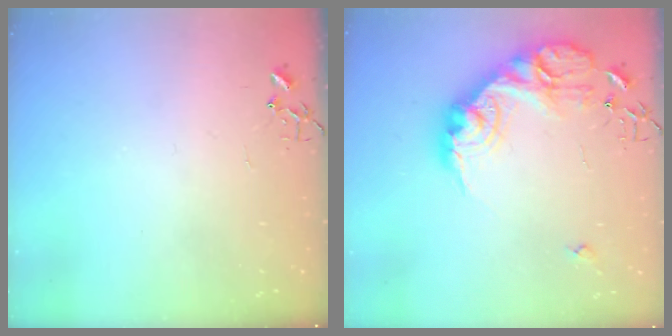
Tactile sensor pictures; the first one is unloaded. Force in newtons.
{"total": 22.6, "press": 22.6, "slide": 1.4}